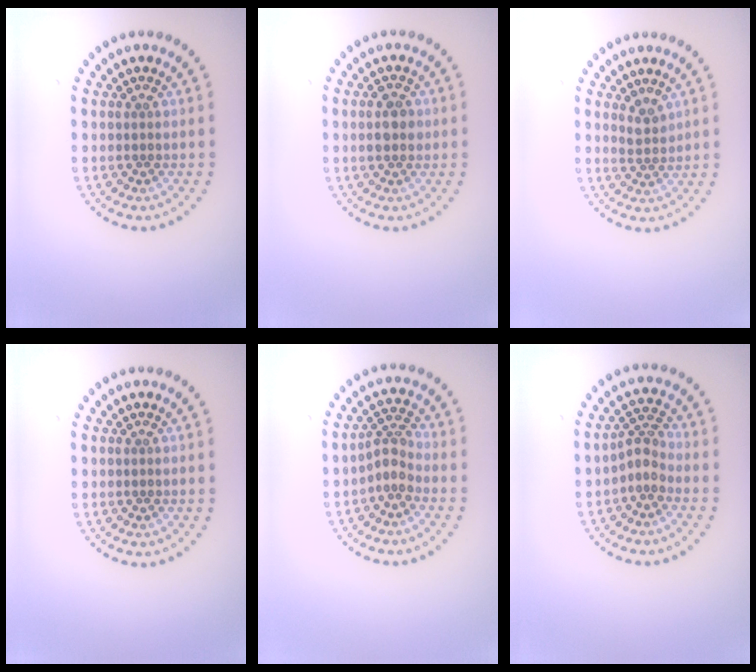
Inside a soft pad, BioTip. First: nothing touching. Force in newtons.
{"total": 2.7, "press": 2.7, "slide": 0.2}
{"total": 1.6, "press": 1.3, "slide": 1.0}
{"total": 0.0}
{"total": 2.3, "press": 1.6, "slide": 1.7}
{"total": 2.3, "press": 1.6, "slide": 1.5}